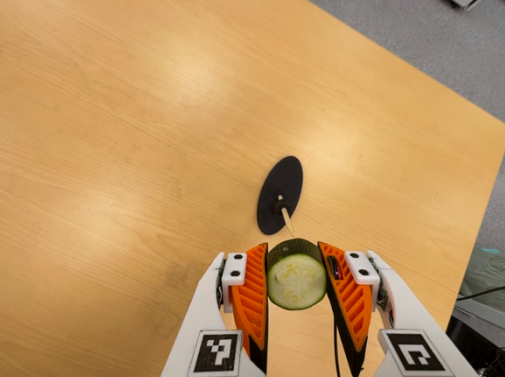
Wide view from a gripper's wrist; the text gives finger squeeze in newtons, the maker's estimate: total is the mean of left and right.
{"total": 13.3, "left": 12.5, "right": 14.2}